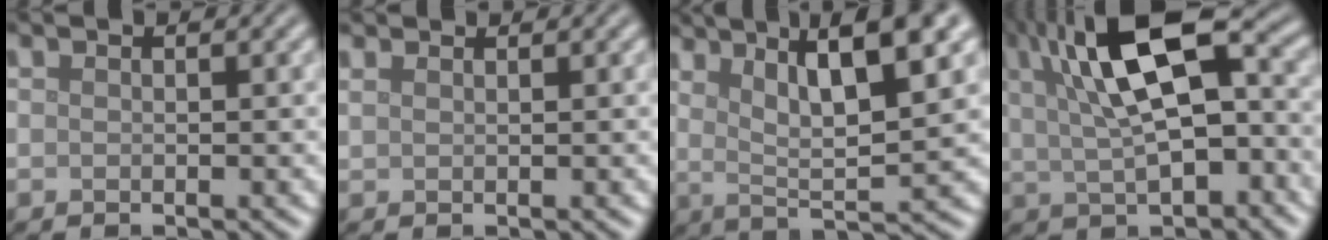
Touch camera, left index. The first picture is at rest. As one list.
[{"total": 1.7, "force": [1.5, 0.5, 0.5], "torque": [-0.020, 0.005, 0.027]}, {"total": 10.1, "force": [4.5, 2.2, 8.8], "torque": [-0.134, 0.016, 0.075]}, {"total": 11.9, "force": [2.9, 5.2, 10.3], "torque": [-0.183, 0.014, 0.047]}]